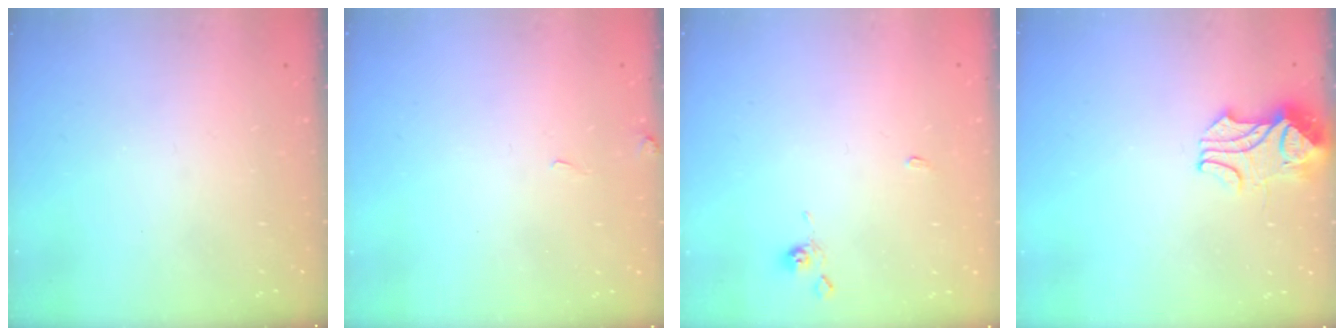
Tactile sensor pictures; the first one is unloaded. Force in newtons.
{"total": 5.2, "press": 5.2, "slide": 0.4}
{"total": 1.3, "press": 1.3, "slide": 0.3}
{"total": 2.2, "press": 2.0, "slide": 0.8}